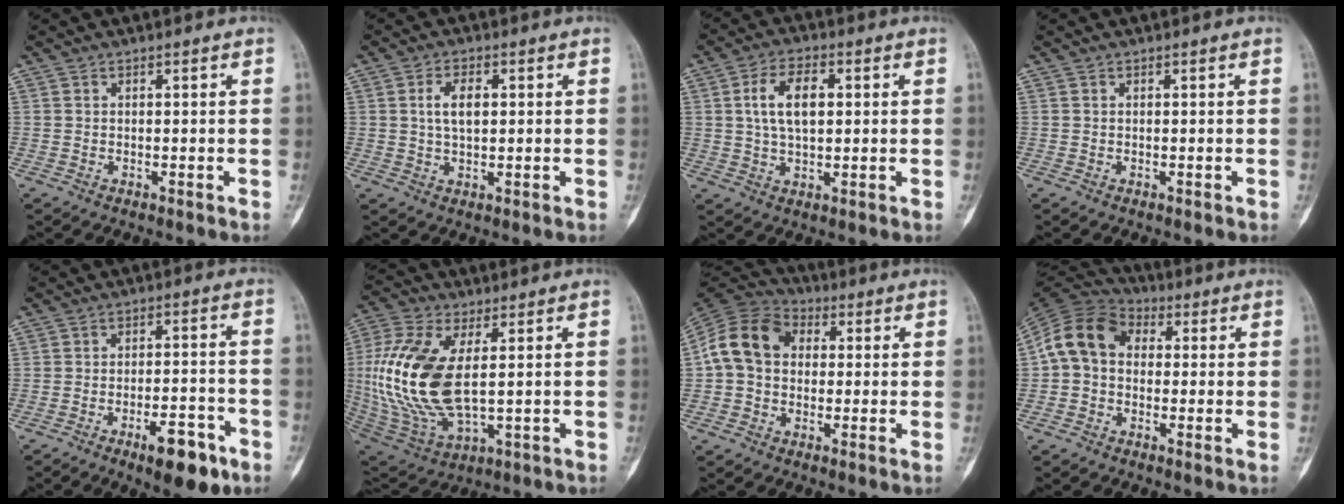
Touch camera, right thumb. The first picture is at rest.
{"total": 4.9, "force": [0.9, 2.6, 4.1], "torque": [-0.073, 0.000, 0.017]}
{"total": 8.7, "force": [1.6, 4.7, 7.1], "torque": [-0.121, 0.004, 0.029]}
{"total": 0.0}
{"total": 10.0, "force": [-5.6, 3.7, 7.4], "torque": [-0.099, 0.030, -0.077]}
{"total": 20.1, "force": [1.6, 10.0, 17.4], "torque": [-0.382, -0.014, 0.042]}
{"total": 12.0, "force": [1.2, 9.4, 7.3], "torque": [-0.123, 0.031, 0.011]}
{"total": 10.9, "force": [0.8, 8.4, 6.9], "torque": [-0.116, 0.033, 0.000]}